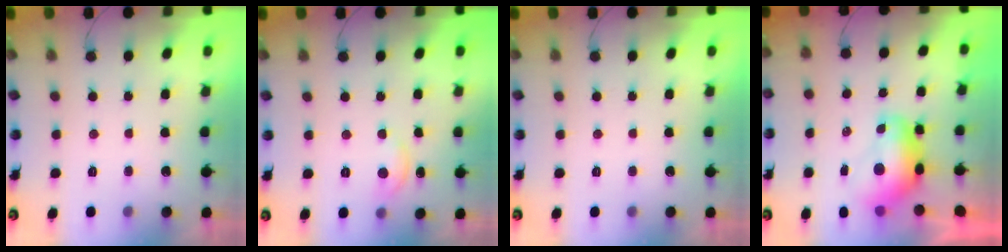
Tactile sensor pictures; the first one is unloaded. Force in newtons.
{"total": 4.6, "press": 4.6, "slide": 0.5}
{"total": 0.0}
{"total": 8.4, "press": 8.3, "slide": 0.8}